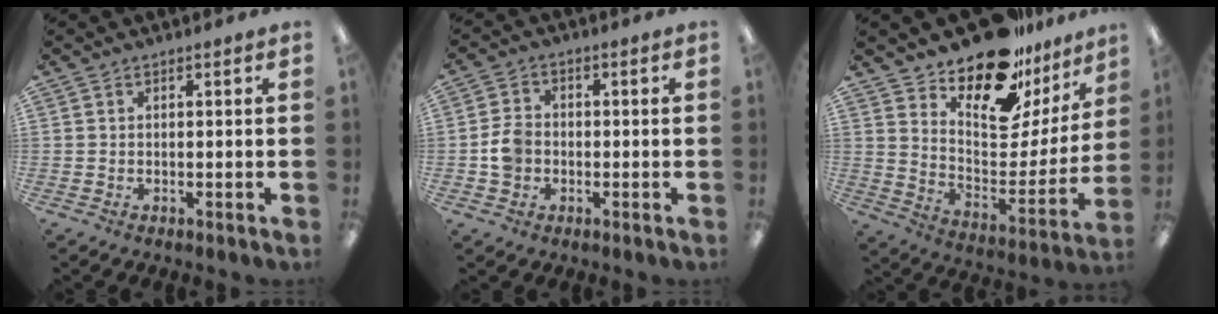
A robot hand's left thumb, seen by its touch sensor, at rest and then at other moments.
{"total": 5.4, "force": [-1.0, 4.5, 2.7], "torque": [-0.055, 0.010, -0.017]}
{"total": 19.6, "force": [16.3, 7.1, 8.3], "torque": [-0.126, -0.130, 0.280]}